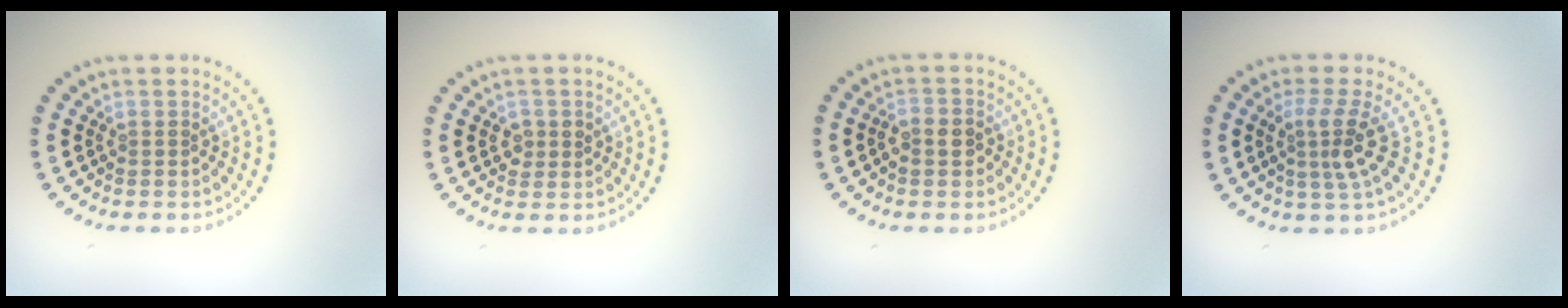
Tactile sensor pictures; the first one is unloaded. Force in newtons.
{"total": 1.4, "press": 1.4, "slide": 0.2}
{"total": 2.1, "press": 2.0, "slide": 0.6}
{"total": 3.2, "press": 2.3, "slide": 2.2}